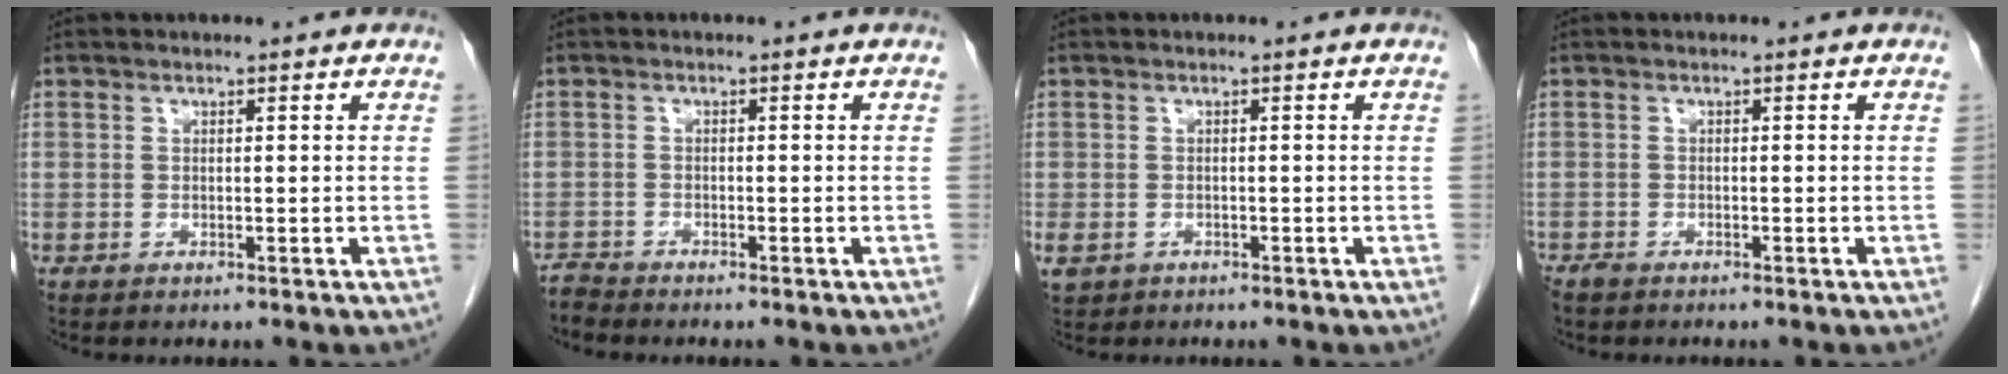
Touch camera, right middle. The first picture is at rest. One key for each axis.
{"total": 1.6, "fx": -1.5, "fy": -0.2, "fz": -0.4, "tx": 0.008, "ty": -0.009, "tz": -0.031}
{"total": 2.7, "fx": -1.5, "fy": 2.1, "fz": 0.9, "tx": -0.019, "ty": -0.001, "tz": -0.021}
{"total": 1.1, "fx": -1.0, "fy": 0.3, "fz": 0.4, "tx": -0.014, "ty": -0.003, "tz": -0.019}